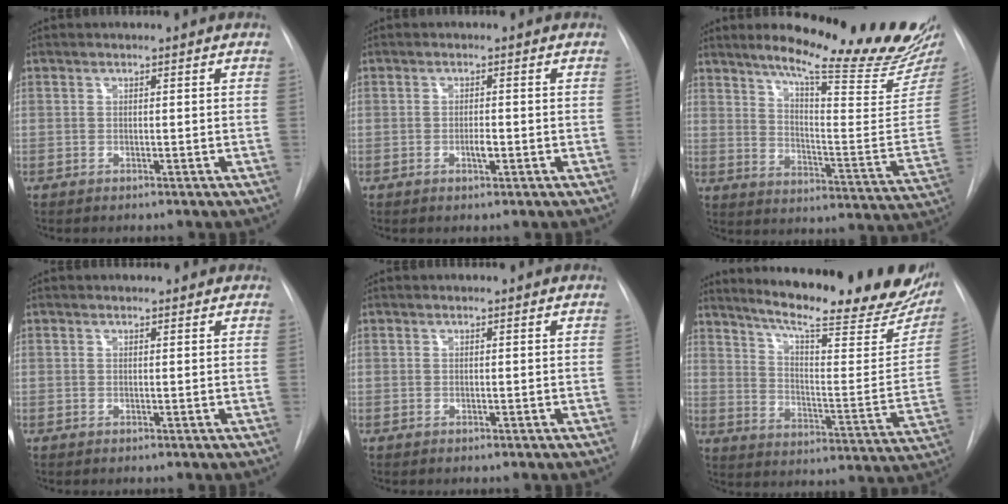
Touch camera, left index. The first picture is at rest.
{"total": 1.8, "force": [-1.2, 0.3, 1.2], "torque": [-0.022, -0.007, -0.020]}
{"total": 22.5, "force": [19.0, 0.9, 12.1], "torque": [-0.175, -0.099, 0.245]}
{"total": 0.9, "force": [0.6, 0.7, 0.1], "torque": [0.001, 0.002, -0.001]}
{"total": 0.0}
{"total": 27.2, "force": [22.1, 4.0, 15.3], "torque": [-0.223, -0.074, 0.279]}